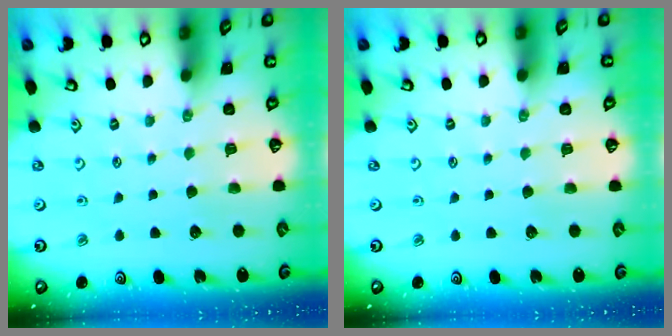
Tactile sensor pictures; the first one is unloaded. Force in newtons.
{"total": 0.0}